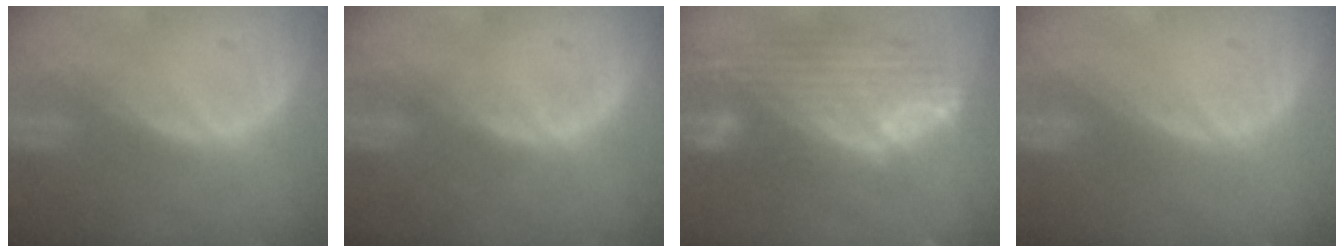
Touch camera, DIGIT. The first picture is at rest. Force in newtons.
{"total": 0.7, "press": 0.6, "slide": 0.2}
{"total": 11.9, "press": 10.0, "slide": 6.4}
{"total": 0.0}